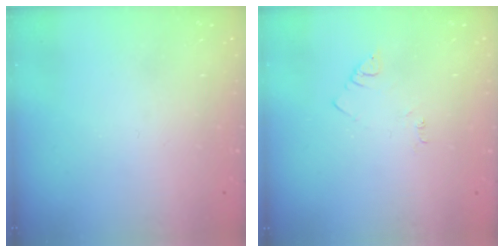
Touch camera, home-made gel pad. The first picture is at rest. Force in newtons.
{"total": 2.7, "press": 2.7, "slide": 0.4}